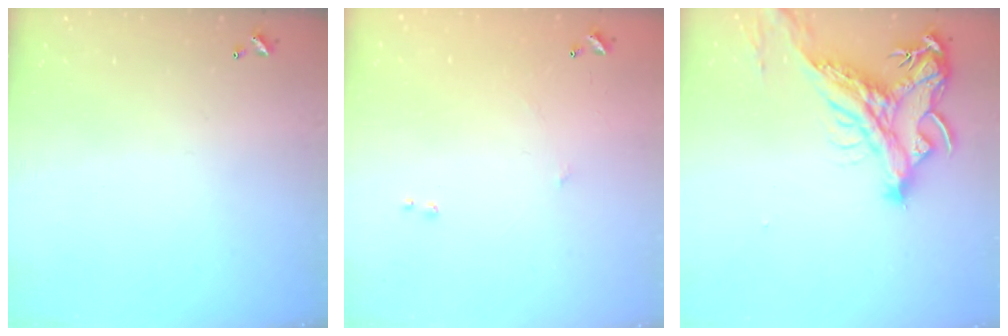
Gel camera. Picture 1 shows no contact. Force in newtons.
{"total": 6.0, "press": 5.9, "slide": 0.8}
{"total": 5.9, "press": 5.6, "slide": 1.9}